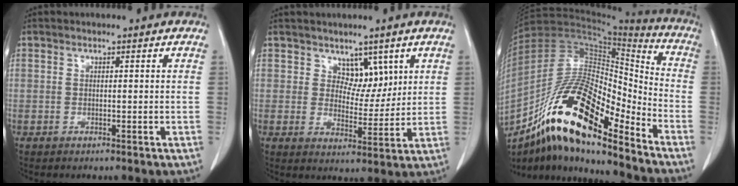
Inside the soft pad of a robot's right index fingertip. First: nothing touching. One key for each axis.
{"total": 4.8, "fx": 2.8, "fy": 3.0, "fz": 2.6, "tx": -0.028, "ty": -0.002, "tz": 0.049}
{"total": 20.6, "fx": -13.3, "fy": 5.3, "fz": 14.9, "tx": -0.286, "ty": 0.013, "tz": -0.233}